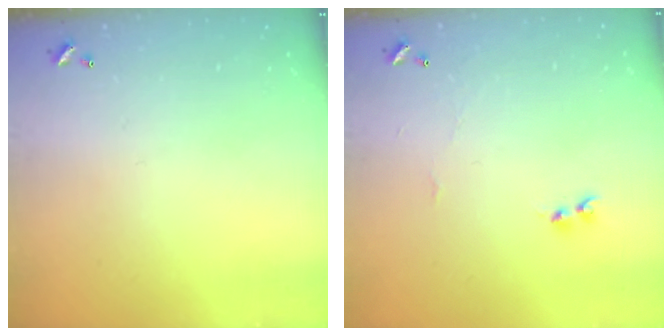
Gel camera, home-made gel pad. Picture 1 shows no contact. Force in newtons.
{"total": 2.1, "press": 2.1, "slide": 0.5}